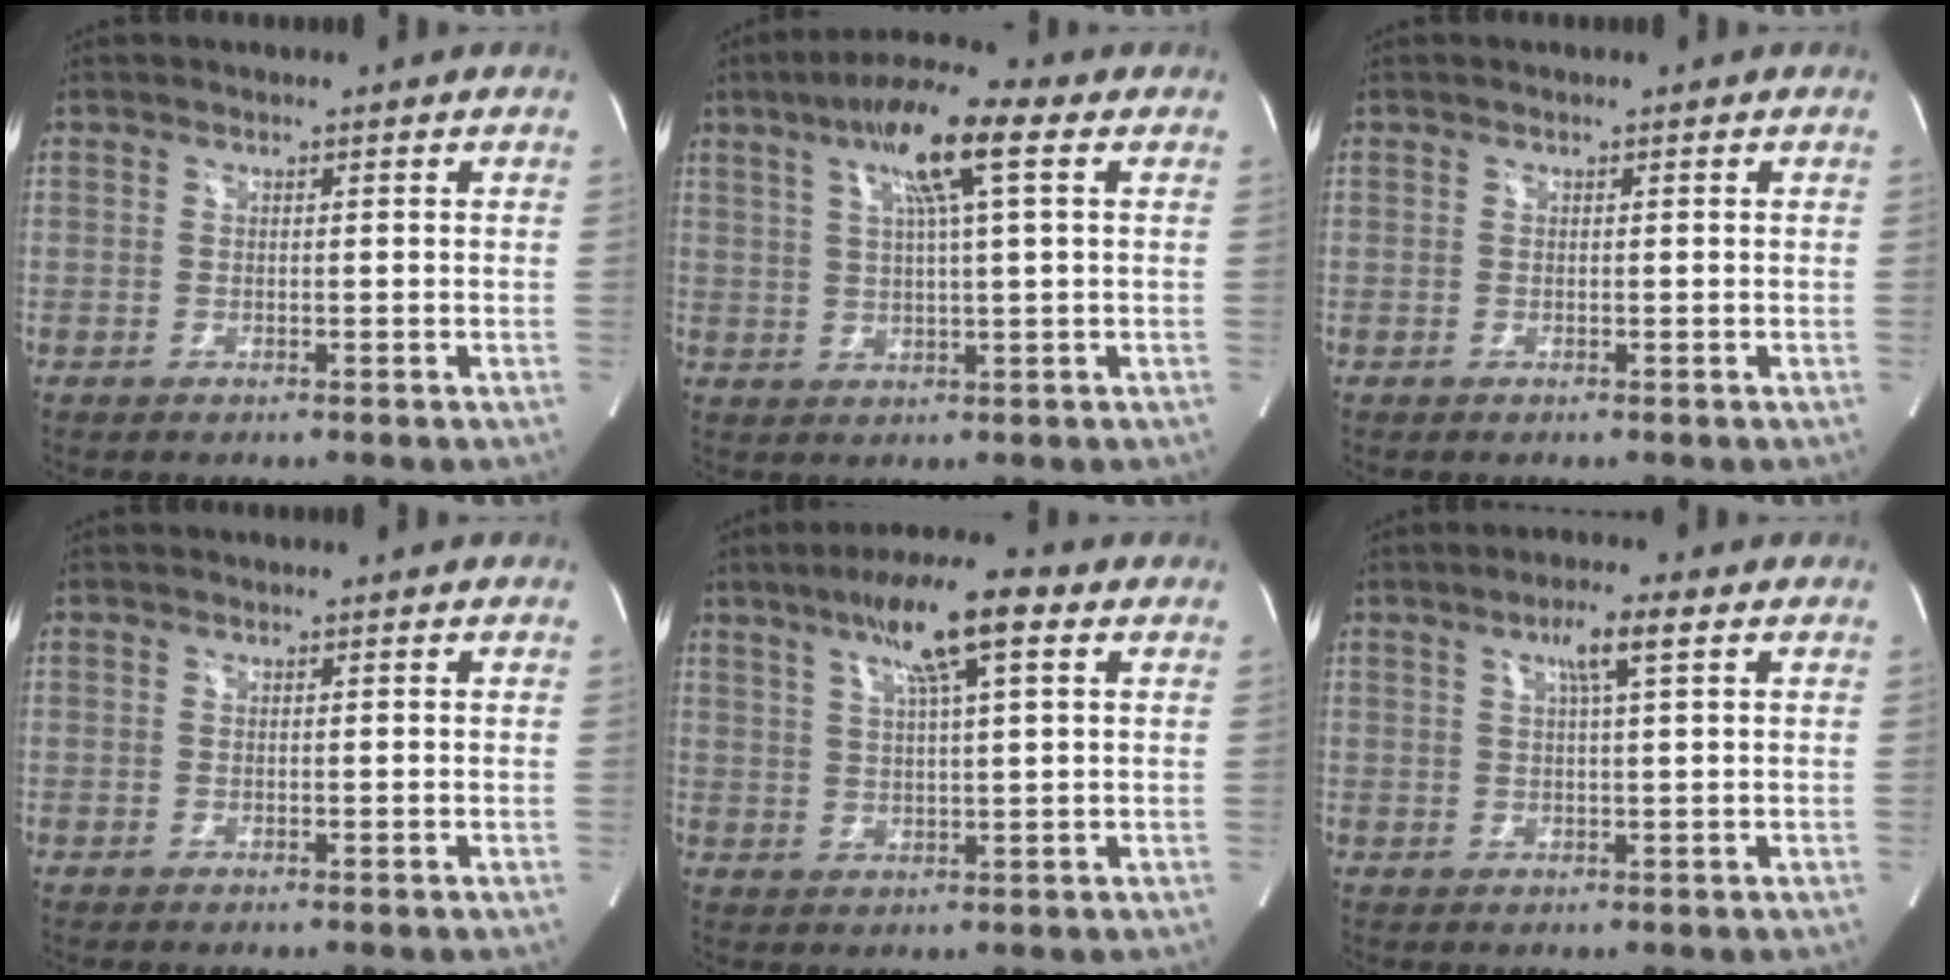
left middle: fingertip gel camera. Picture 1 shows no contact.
{"total": 10.6, "force": [4.5, 0.5, 9.6], "torque": [-0.175, 0.023, 0.071]}
{"total": 0.0}
{"total": 0.0}
{"total": 10.2, "force": [5.2, 0.8, 8.8], "torque": [-0.155, 0.020, 0.082]}
{"total": 4.5, "force": [2.0, -0.2, 4.1], "torque": [-0.073, 0.006, 0.033]}